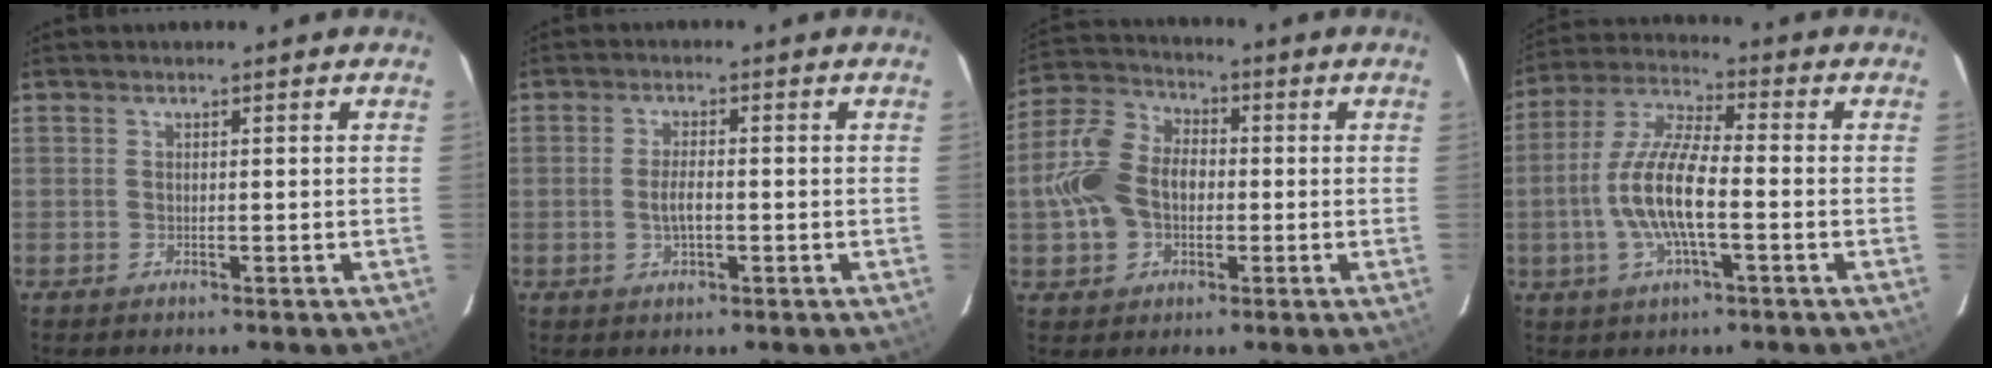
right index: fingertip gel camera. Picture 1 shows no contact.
{"total": 3.7, "force": [-0.7, 1.5, 3.2], "torque": [-0.063, 0.000, -0.010]}
{"total": 12.8, "force": [-1.3, 9.6, 8.3], "torque": [-0.188, 0.025, -0.023]}
{"total": 12.6, "force": [-2.6, 3.7, 11.8], "torque": [-0.245, 0.003, -0.053]}